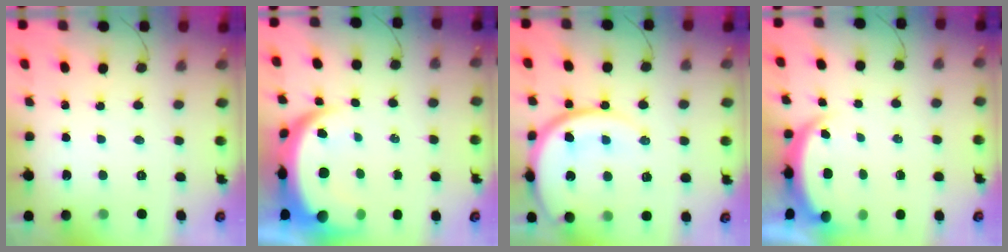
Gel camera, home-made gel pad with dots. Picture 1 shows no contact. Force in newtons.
{"total": 13.1, "press": 13.0, "slide": 1.4}
{"total": 17.0, "press": 16.9, "slide": 1.8}
{"total": 5.1, "press": 5.0, "slide": 0.9}